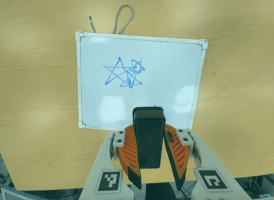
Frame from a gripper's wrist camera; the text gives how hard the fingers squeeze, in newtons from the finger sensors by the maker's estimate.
{"total": 9.7, "left": 8.1, "right": 11.3}